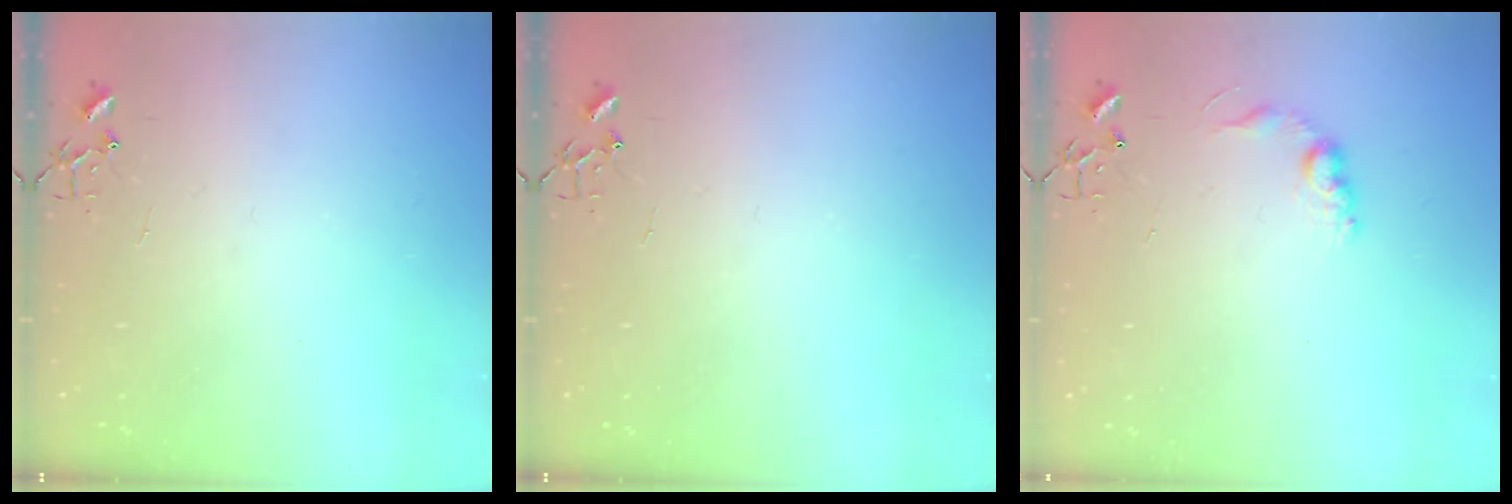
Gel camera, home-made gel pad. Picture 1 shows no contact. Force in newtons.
{"total": 0.0}
{"total": 8.6, "press": 8.6, "slide": 0.4}